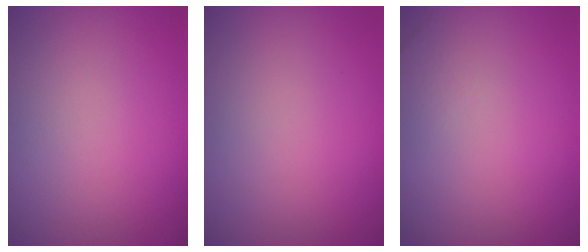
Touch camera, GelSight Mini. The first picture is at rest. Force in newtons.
{"total": 0.0}
{"total": 1.0, "press": 0.9, "slide": 0.3}